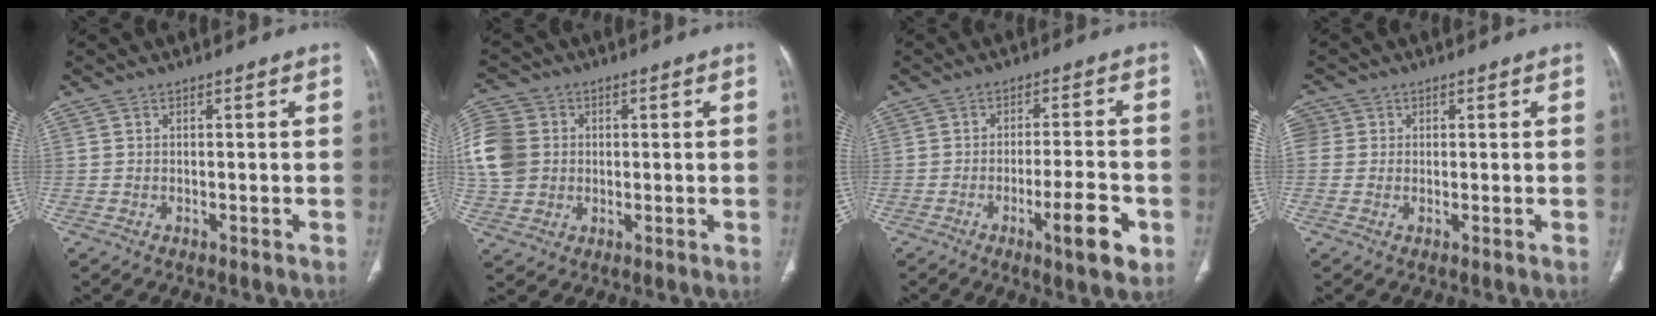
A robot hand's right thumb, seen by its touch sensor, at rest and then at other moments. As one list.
[{"total": 15.1, "force": [1.1, 13.0, 7.6], "torque": [-0.190, 0.025, 0.025]}, {"total": 8.8, "force": [-3.7, 1.8, 7.8], "torque": [-0.113, 0.012, -0.052]}, {"total": 4.1, "force": [0.8, 3.9, 1.1], "torque": [-0.014, 0.011, 0.015]}]